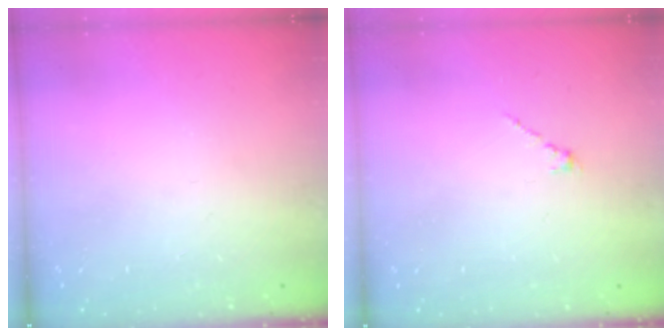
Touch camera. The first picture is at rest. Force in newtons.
{"total": 0.0}